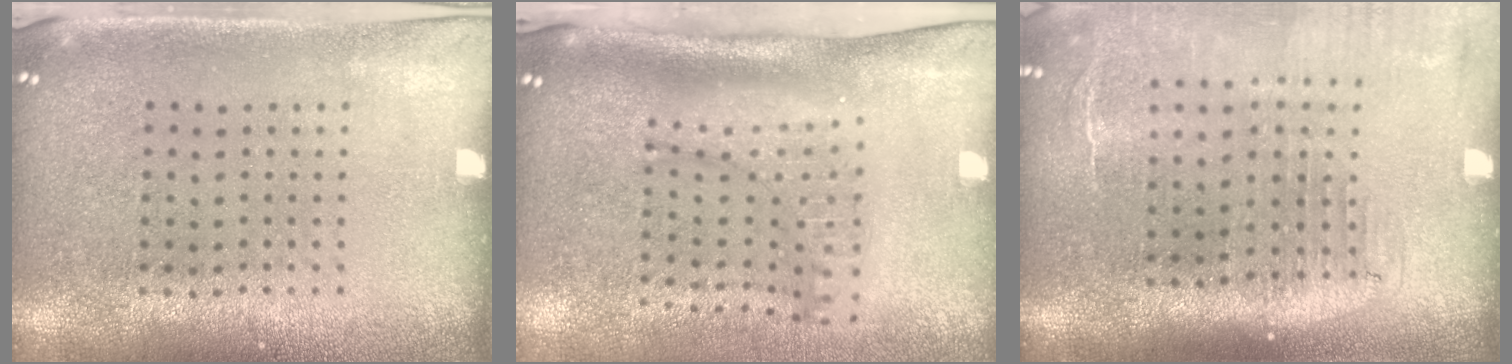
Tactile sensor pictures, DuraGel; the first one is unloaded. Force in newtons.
{"total": 1.6, "press": 1.3, "slide": 0.9}
{"total": 2.1, "press": 1.7, "slide": 1.2}